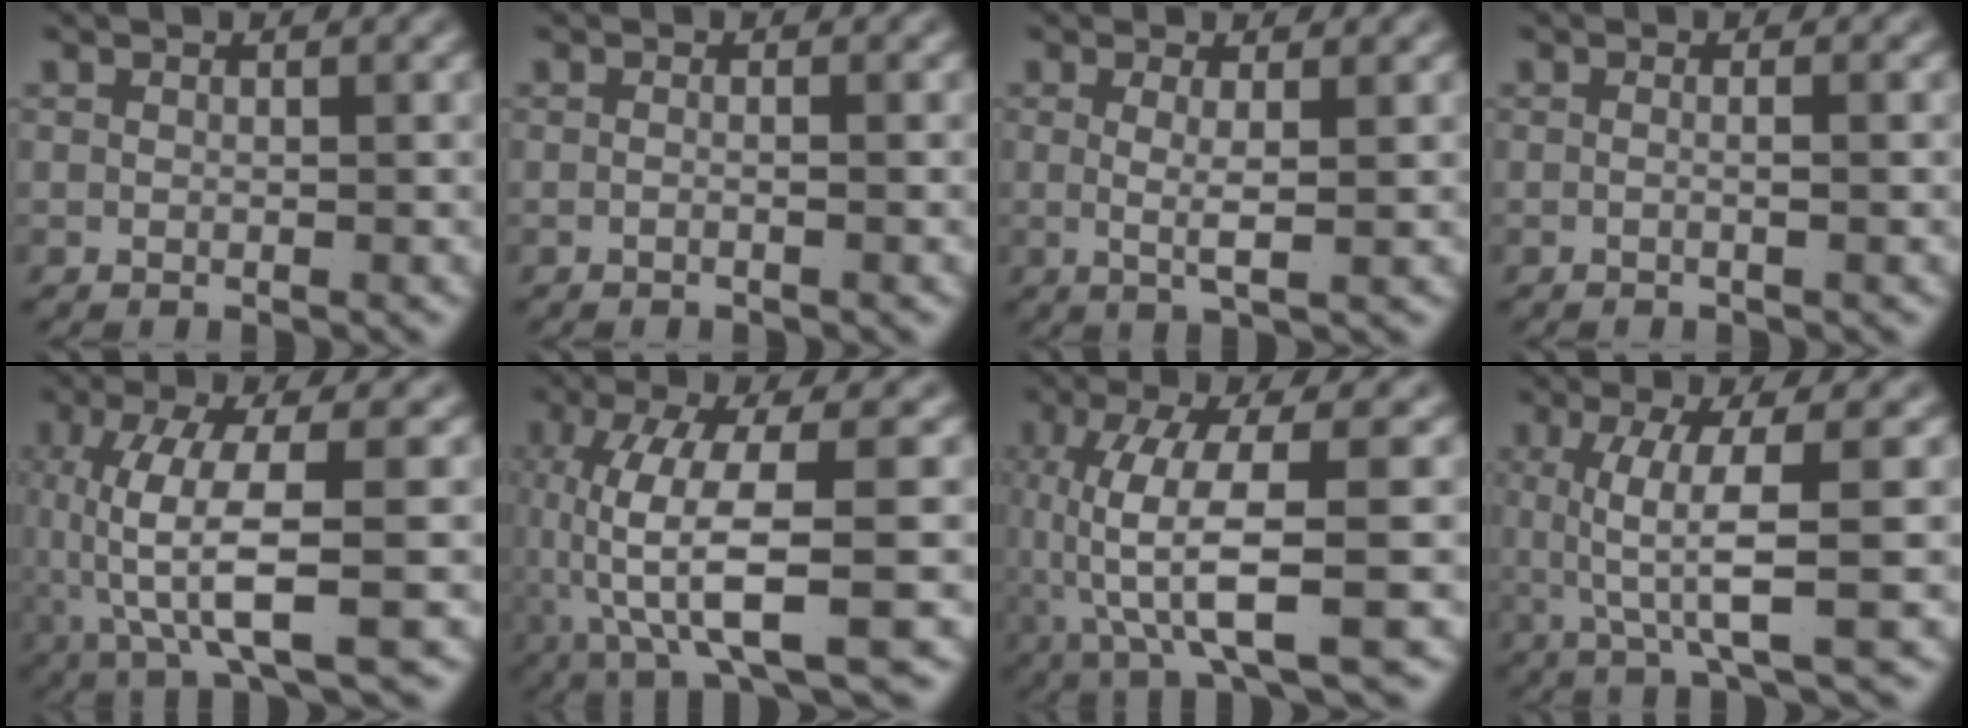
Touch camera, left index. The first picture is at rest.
{"total": 0.9, "force": [-0.7, -0.4, 0.6], "torque": [-0.013, -0.001, -0.011]}
{"total": 2.9, "force": [0.3, 0.0, 2.8], "torque": [-0.051, -0.013, 0.013]}
{"total": 1.3, "force": [-0.6, -0.5, 1.0], "torque": [-0.023, -0.004, -0.009]}
{"total": 8.0, "force": [-0.6, 2.8, 7.5], "torque": [-0.155, -0.023, 0.005]}
{"total": 9.4, "force": [-1.3, 4.0, 8.4], "torque": [-0.180, -0.039, 0.000]}
{"total": 8.8, "force": [-0.7, 3.5, 8.1], "torque": [-0.169, -0.029, 0.004]}
{"total": 5.8, "force": [-0.1, 0.5, 5.8], "torque": [-0.102, -0.008, 0.007]}